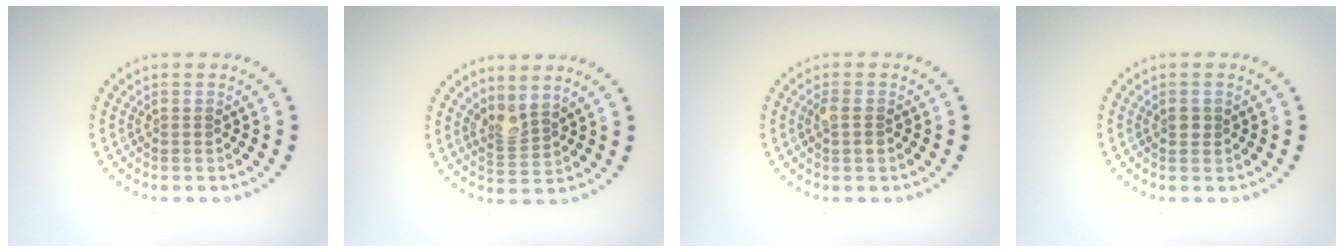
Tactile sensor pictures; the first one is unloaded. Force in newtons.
{"total": 2.1, "press": 1.5, "slide": 1.4}
{"total": 1.5, "press": 1.5, "slide": 0.4}
{"total": 1.0, "press": 1.0, "slide": 0.2}